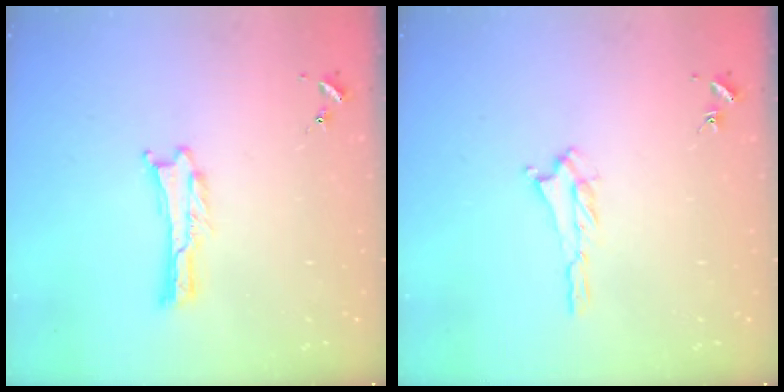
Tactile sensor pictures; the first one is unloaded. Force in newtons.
{"total": 1.2, "press": 1.1, "slide": 0.5}